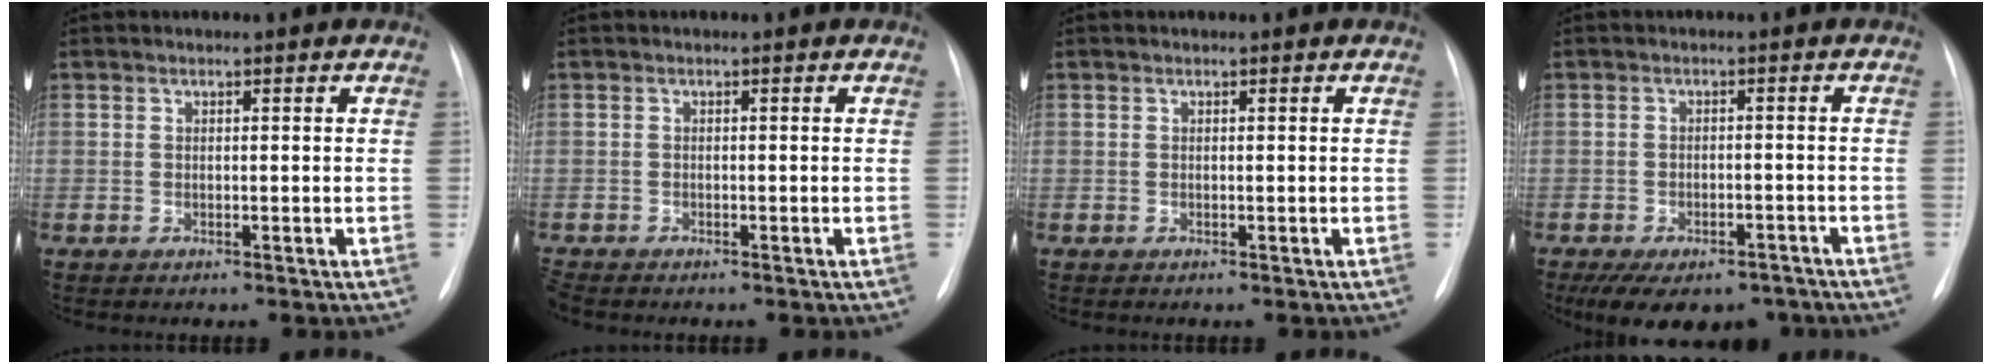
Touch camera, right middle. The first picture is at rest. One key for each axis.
{"total": 1.2, "fx": -1.2, "fy": 0.2, "fz": 0.3, "tx": -0.008, "ty": -0.005, "tz": -0.020}
{"total": 0.0}
{"total": 12.2, "fx": -9.0, "fy": 6.0, "fz": 5.7, "tx": -0.097, "ty": 0.001, "tz": -0.119}